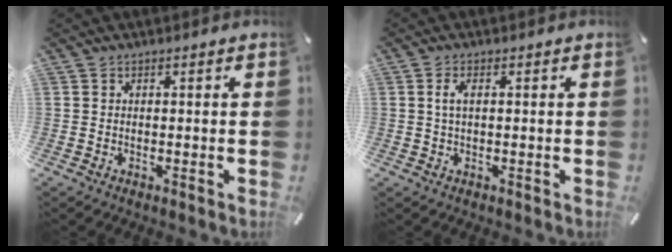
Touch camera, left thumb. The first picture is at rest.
{"total": 2.6, "force": [0.5, 1.1, 2.3], "torque": [-0.048, 0.005, 0.007]}